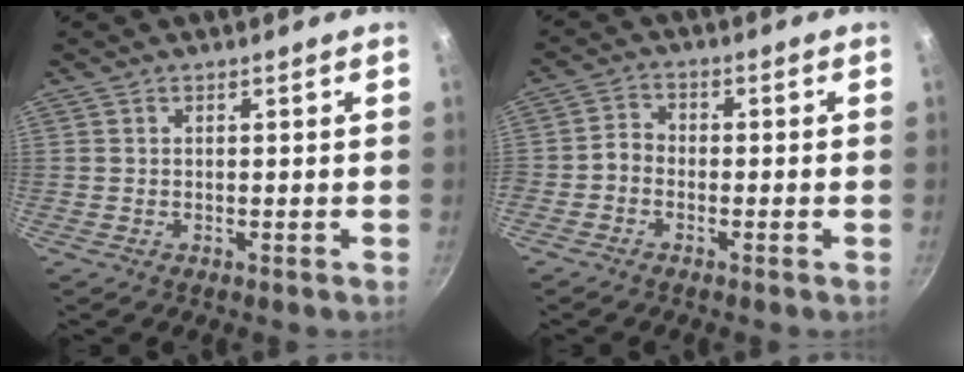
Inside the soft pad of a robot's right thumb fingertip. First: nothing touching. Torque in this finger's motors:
{"motor_torque": [1.36, 1.31, 1.15, -0.96, 0.16]}